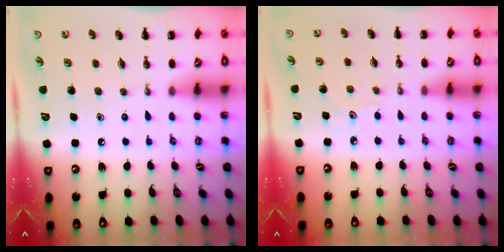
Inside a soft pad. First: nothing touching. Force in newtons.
{"total": 2.5, "press": 2.4, "slide": 0.8}